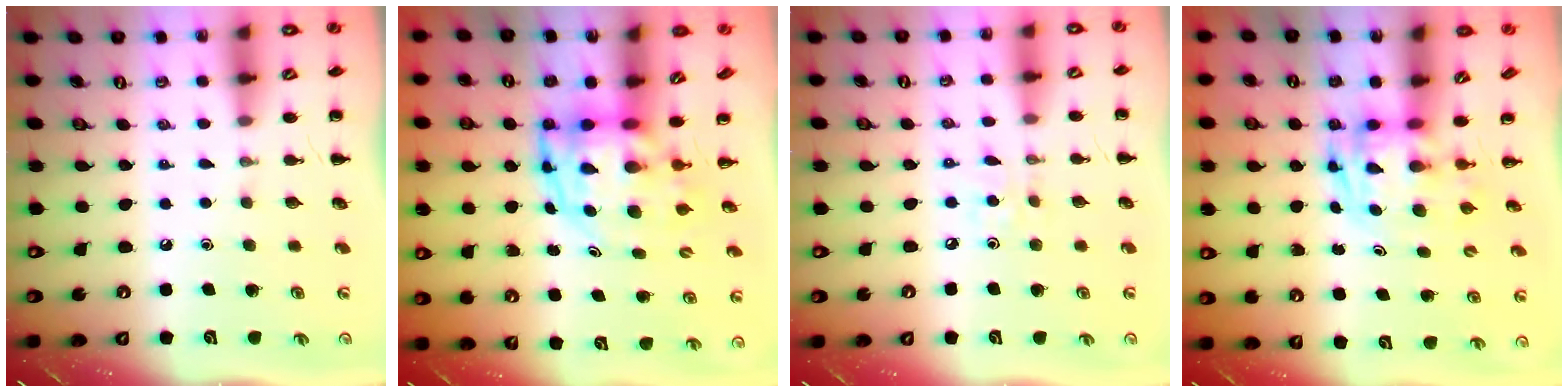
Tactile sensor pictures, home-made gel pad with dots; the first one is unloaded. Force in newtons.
{"total": 6.2, "press": 6.0, "slide": 1.4}
{"total": 2.2, "press": 2.1, "slide": 0.6}
{"total": 2.7, "press": 2.6, "slide": 0.5}